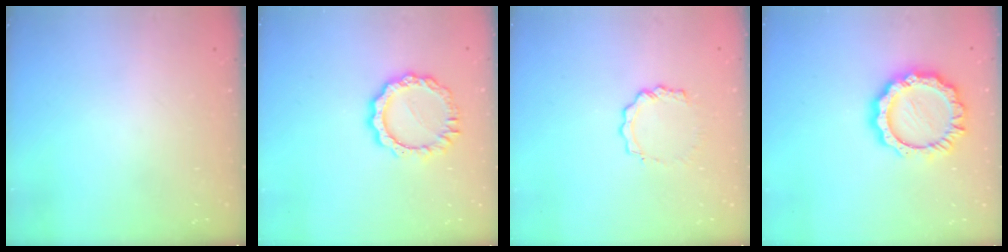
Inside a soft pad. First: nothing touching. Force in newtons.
{"total": 9.8, "press": 9.8, "slide": 0.9}
{"total": 6.6, "press": 6.6, "slide": 0.5}
{"total": 13.9, "press": 13.9, "slide": 1.3}